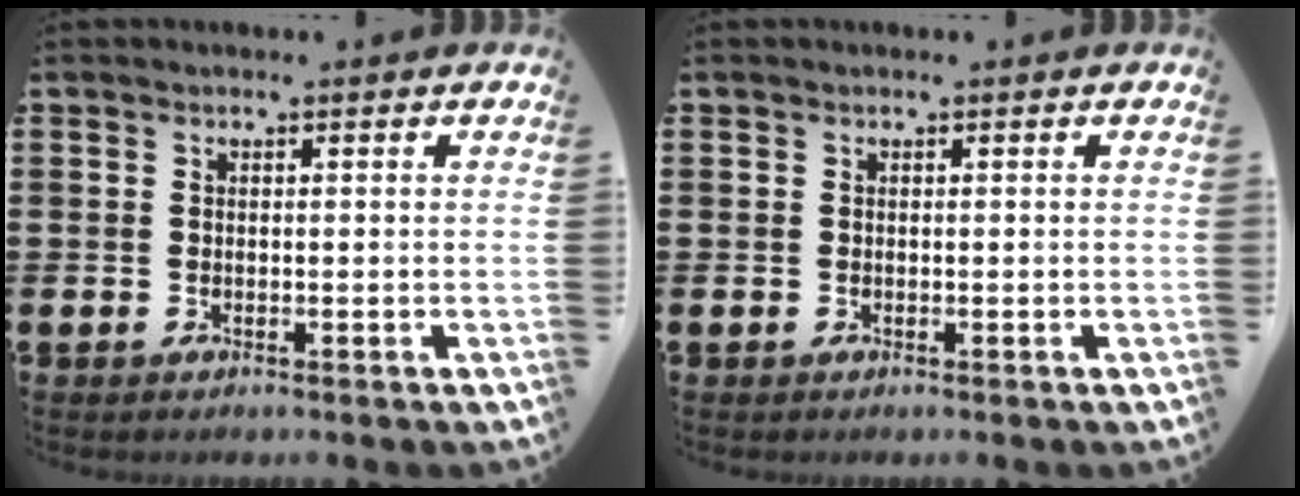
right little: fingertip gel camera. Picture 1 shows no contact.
{"total": 0.0}